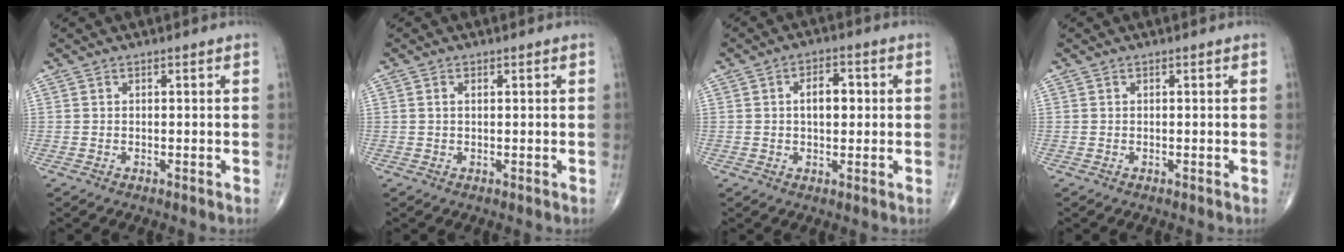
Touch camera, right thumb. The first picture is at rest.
{"total": 0.9, "force": [0.3, 0.5, 0.7], "torque": [-0.020, 0.005, 0.006]}
{"total": 5.6, "force": [0.6, 3.2, 4.5], "torque": [-0.060, 0.009, 0.006]}
{"total": 0.0}